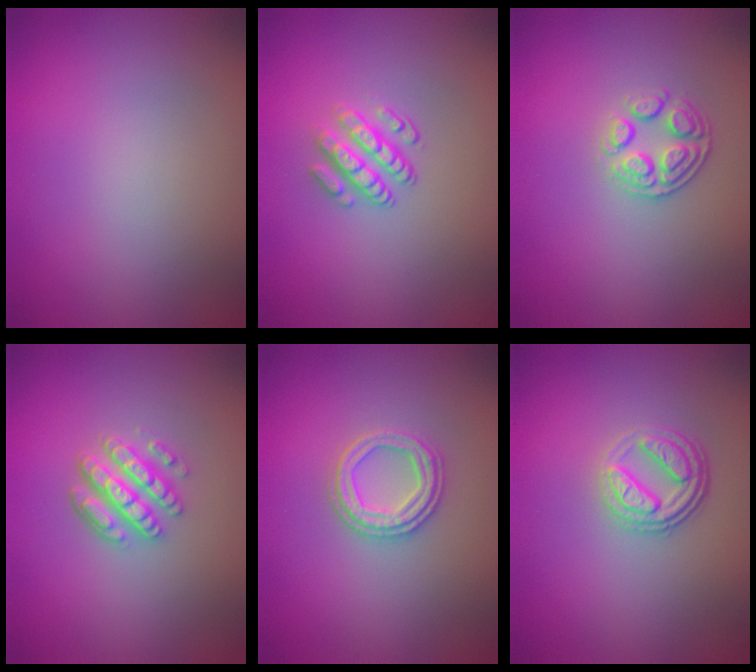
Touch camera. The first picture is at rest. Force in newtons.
{"total": 2.9, "press": 2.5, "slide": 1.6}
{"total": 2.7, "press": 2.3, "slide": 1.4}
{"total": 3.5, "press": 3.0, "slide": 1.7}
{"total": 2.8, "press": 2.6, "slide": 1.0}
{"total": 3.8, "press": 2.8, "slide": 2.6}